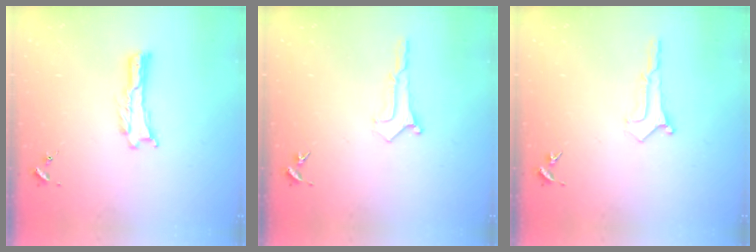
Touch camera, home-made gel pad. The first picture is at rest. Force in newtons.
{"total": 0.0}
{"total": 0.0}